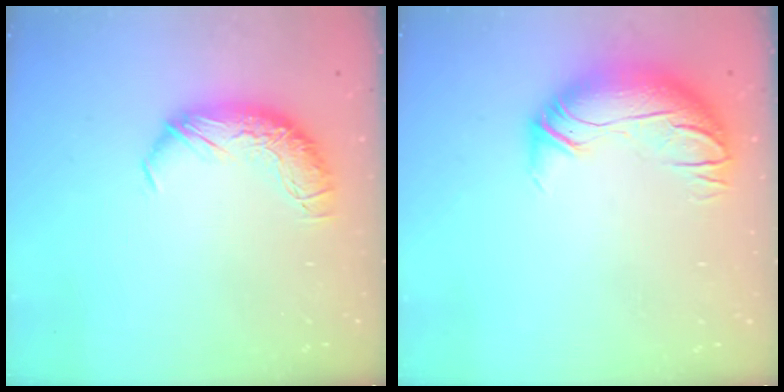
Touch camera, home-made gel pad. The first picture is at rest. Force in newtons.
{"total": 3.0, "press": 0.4, "slide": 2.9}